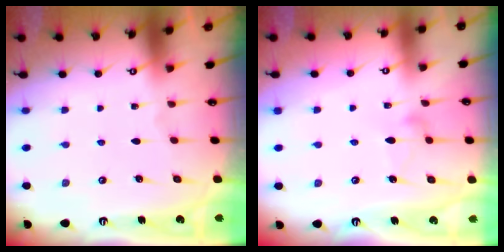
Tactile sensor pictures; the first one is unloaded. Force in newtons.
{"total": 8.1, "press": 8.1, "slide": 0.5}